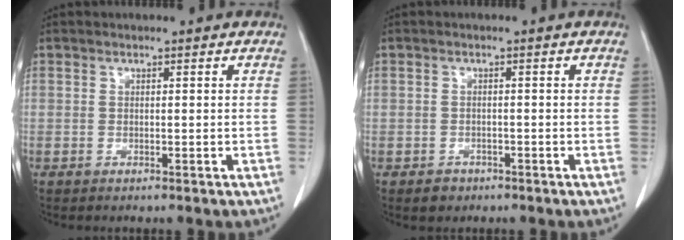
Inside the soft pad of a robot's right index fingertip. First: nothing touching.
{"total": 1.9, "force": [-1.2, 1.5, 0.2], "torque": [-0.003, 0.004, -0.016]}